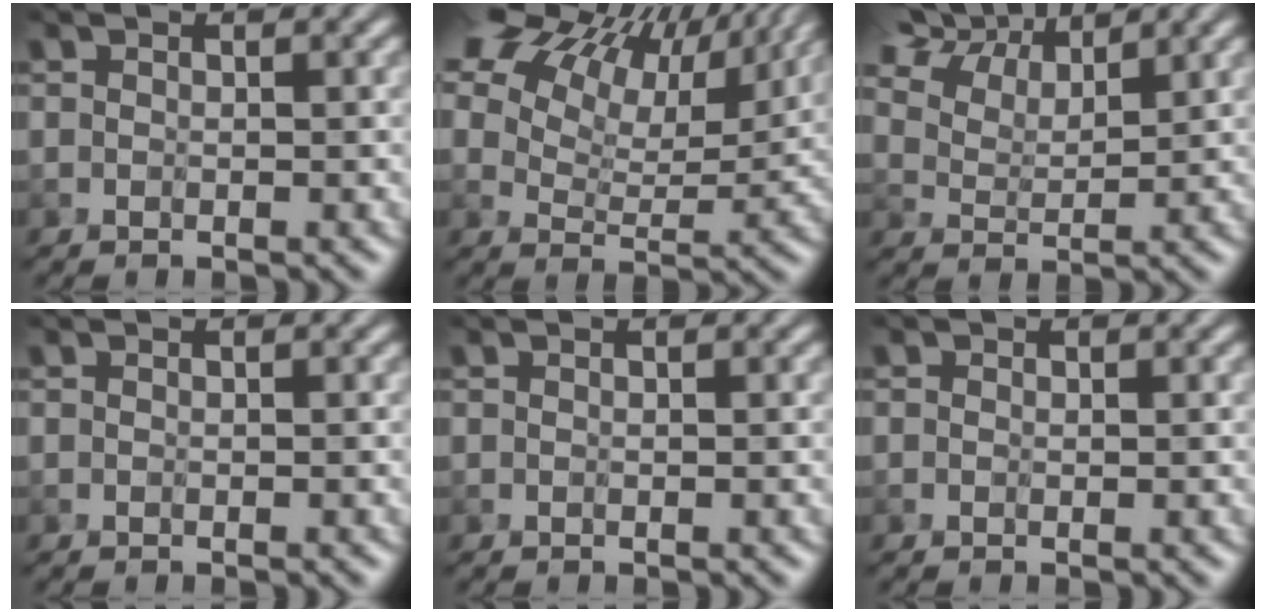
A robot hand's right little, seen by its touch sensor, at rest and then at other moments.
{"total": 17.6, "force": [10.4, 9.3, 10.7], "torque": [-0.204, 0.066, 0.161]}
{"total": 10.5, "force": [7.7, 5.0, 5.1], "torque": [-0.114, 0.024, 0.129]}
{"total": 0.0}
{"total": 0.0}
{"total": 0.5, "force": [0.3, 0.4, 0.2], "torque": [-0.003, -0.003, -0.002]}